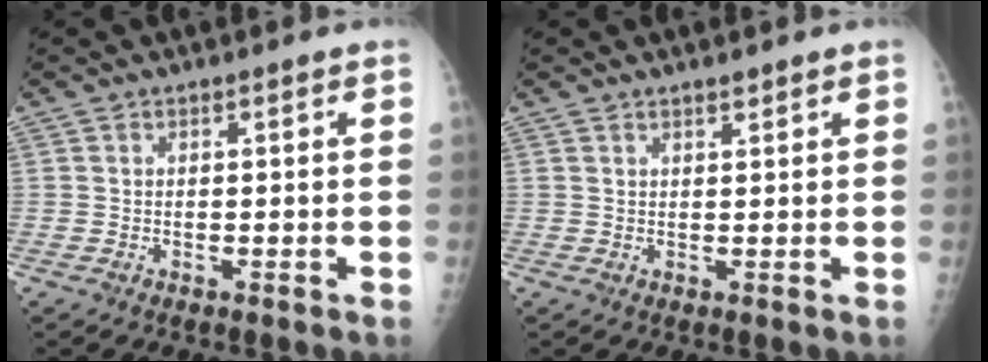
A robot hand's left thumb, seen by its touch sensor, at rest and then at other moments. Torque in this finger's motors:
{"motor_torque": [-0.11, -0.07, -0.22, -0.27, 0.00]}